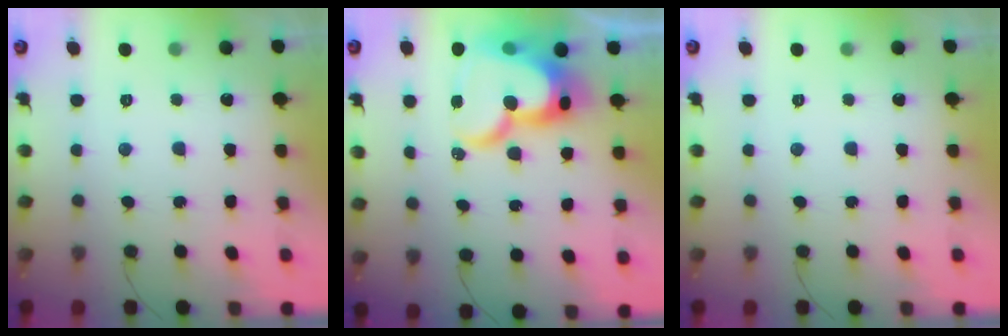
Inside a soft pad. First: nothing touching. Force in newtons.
{"total": 22.0, "press": 21.9, "slide": 1.9}
{"total": 0.0}